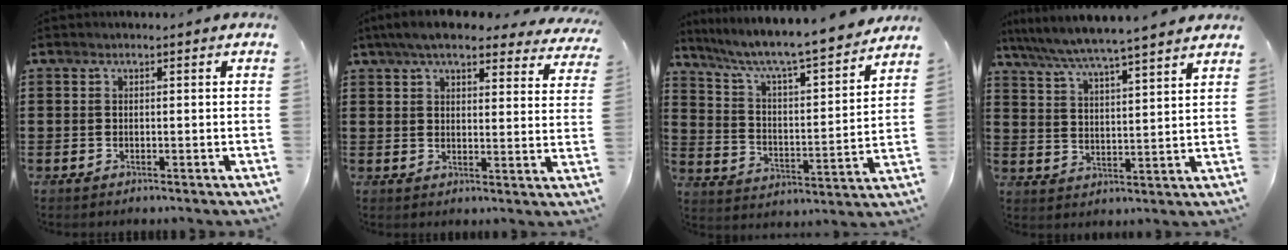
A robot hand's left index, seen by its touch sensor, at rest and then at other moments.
{"total": 6.9, "force": [5.9, 1.2, 3.3], "torque": [-0.076, -0.014, 0.107]}
{"total": 6.3, "force": [5.5, 0.1, 3.1], "torque": [-0.085, -0.049, 0.084]}
{"total": 5.6, "force": [5.2, -0.7, 2.0], "torque": [-0.062, -0.034, 0.085]}